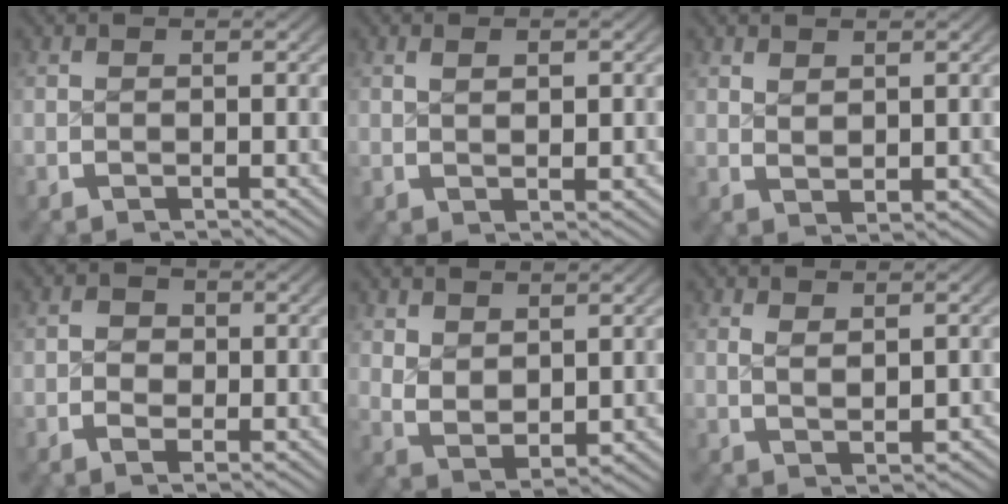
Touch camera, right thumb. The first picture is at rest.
{"total": 1.4, "force": [0.5, 0.5, 1.2], "torque": [-0.015, -0.002, 0.015]}
{"total": 1.4, "force": [1.2, 0.3, 0.7], "torque": [-0.009, -0.003, 0.032]}
{"total": 1.9, "force": [-0.2, 1.4, 1.2], "torque": [-0.019, -0.006, -0.005]}
{"total": 3.8, "force": [1.1, 2.5, 2.6], "torque": [-0.060, -0.022, 0.038]}
{"total": 1.5, "force": [0.6, 0.6, 1.2], "torque": [-0.015, -0.005, 0.021]}